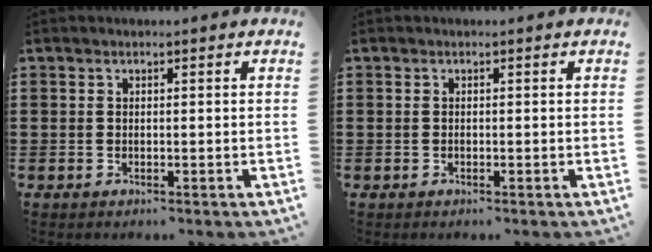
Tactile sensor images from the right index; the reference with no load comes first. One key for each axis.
{"total": 0.0}